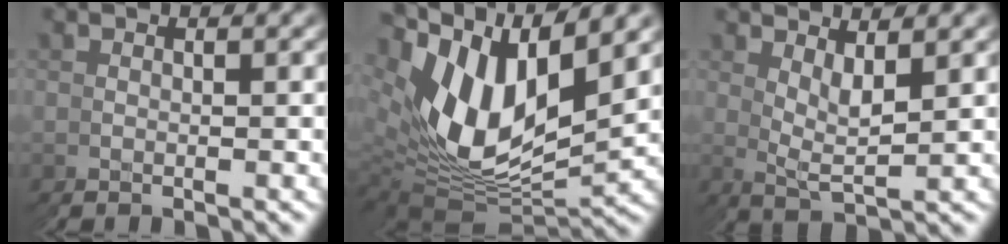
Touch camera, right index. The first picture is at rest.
{"total": 13.7, "force": [1.1, 9.8, 9.6], "torque": [-0.193, -0.014, 0.017]}
{"total": 3.4, "force": [2.4, 1.8, 1.7], "torque": [-0.037, -0.004, 0.035]}